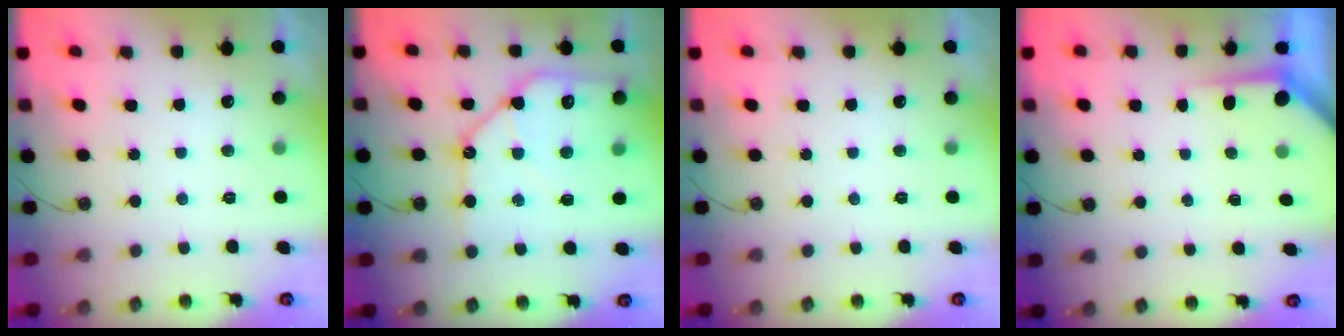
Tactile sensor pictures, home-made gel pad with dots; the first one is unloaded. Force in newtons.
{"total": 14.2, "press": 14.1, "slide": 1.6}
{"total": 0.0}
{"total": 3.7, "press": 3.6, "slide": 0.3}